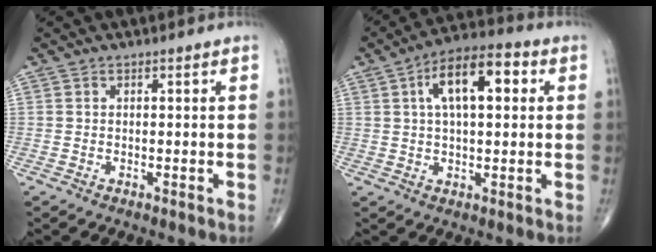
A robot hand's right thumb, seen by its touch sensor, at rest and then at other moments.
{"total": 12.5, "force": [3.2, 5.6, 10.7], "torque": [-0.165, 0.021, 0.045]}